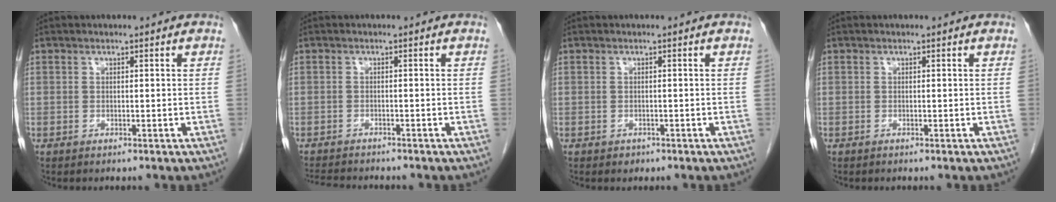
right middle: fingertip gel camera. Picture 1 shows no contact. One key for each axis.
{"total": 5.9, "fx": -5.5, "fy": 0.8, "fz": 1.9, "tx": -0.029, "ty": -0.011, "tz": -0.086}
{"total": 0.7, "fx": -0.4, "fy": 0.5, "fz": 0.1, "tx": -0.005, "ty": 0.001, "tz": -0.005}
{"total": 0.0}